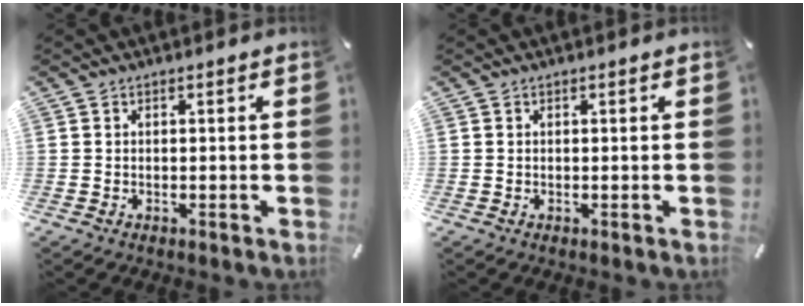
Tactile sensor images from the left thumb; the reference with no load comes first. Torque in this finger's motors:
{"motor_torque": [0.00, 0.00, 0.00, 0.00, 0.00]}